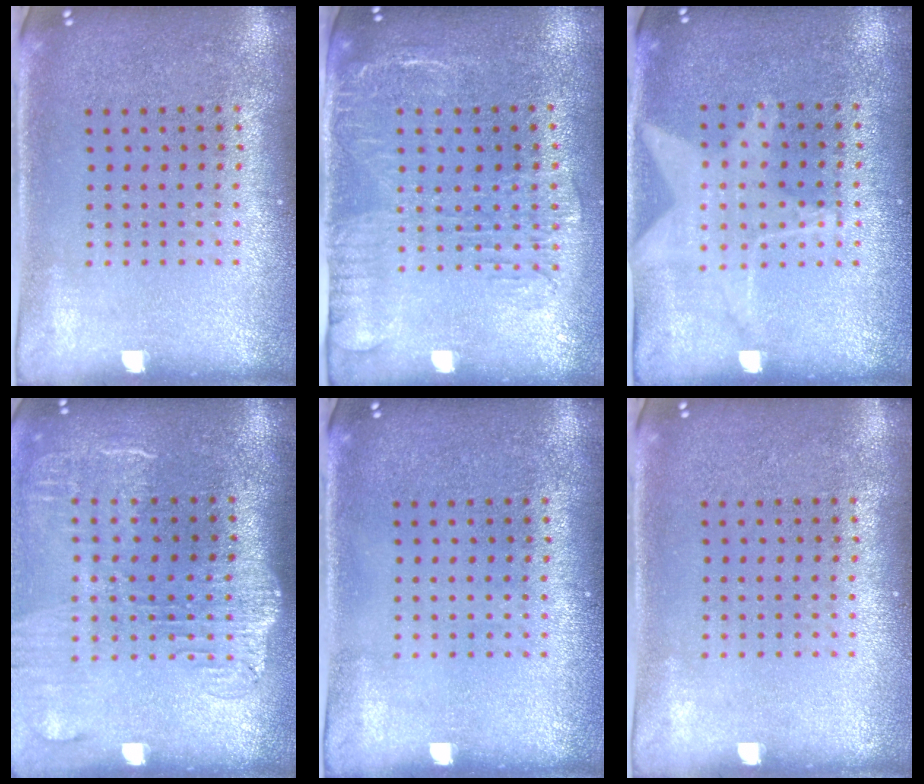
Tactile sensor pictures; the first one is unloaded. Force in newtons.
{"total": 2.0, "press": 1.6, "slide": 1.2}
{"total": 1.1, "press": 1.0, "slide": 0.4}
{"total": 1.9, "press": 1.5, "slide": 1.2}
{"total": 0.0}
{"total": 0.0}